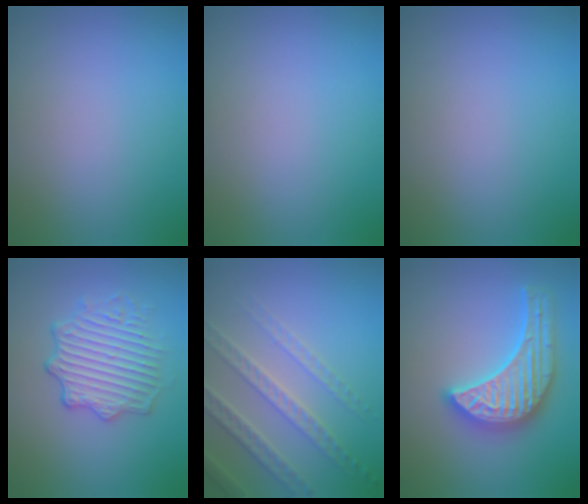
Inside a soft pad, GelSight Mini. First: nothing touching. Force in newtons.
{"total": 0.0}
{"total": 0.0}
{"total": 4.0, "press": 3.7, "slide": 1.6}
{"total": 3.8, "press": 3.6, "slide": 1.0}
{"total": 5.6, "press": 5.5, "slide": 0.7}